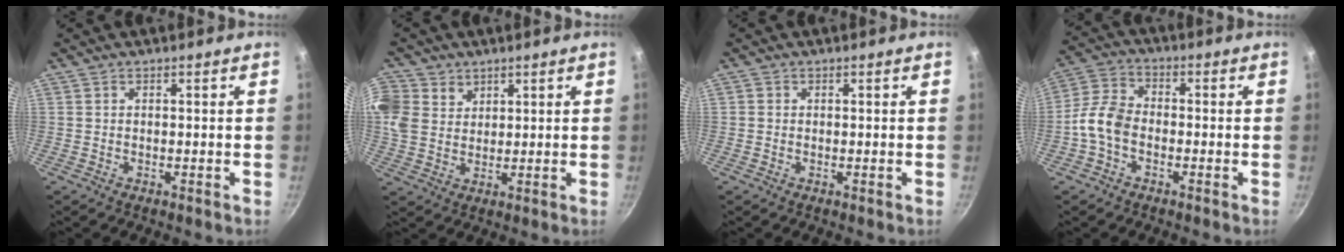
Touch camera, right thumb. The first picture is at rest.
{"total": 11.9, "force": [4.7, 9.9, 4.7], "torque": [-0.110, 0.014, 0.094]}
{"total": 0.6, "force": [0.0, 0.6, 0.1], "torque": [0.001, 0.002, -0.003]}
{"total": 7.3, "force": [-2.4, 4.9, 4.8], "torque": [-0.094, 0.034, -0.063]}